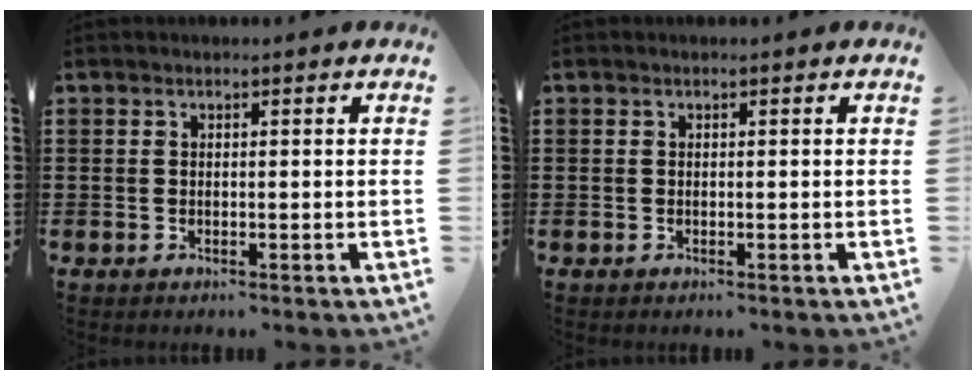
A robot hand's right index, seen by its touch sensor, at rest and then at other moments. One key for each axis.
{"total": 0.0}